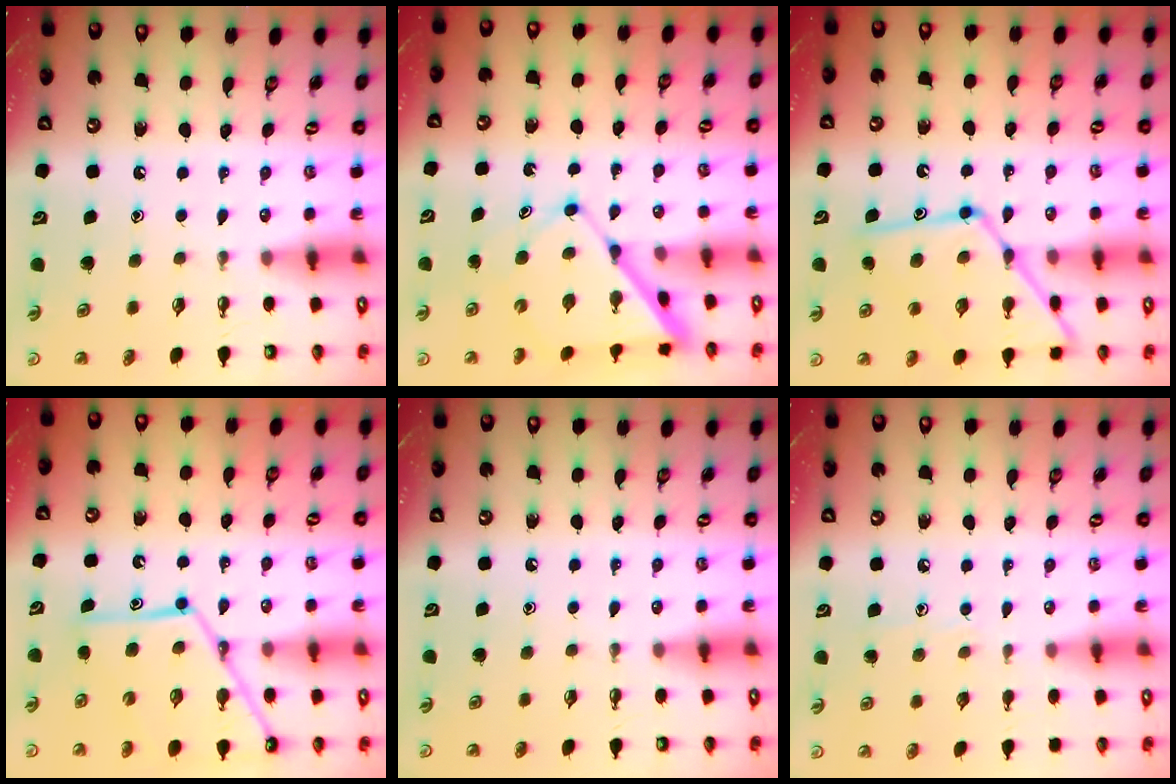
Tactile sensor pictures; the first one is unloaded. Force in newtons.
{"total": 10.2, "press": 10.2, "slide": 0.9}
{"total": 15.8, "press": 15.7, "slide": 1.2}
{"total": 15.3, "press": 15.2, "slide": 1.4}
{"total": 0.0}
{"total": 4.3, "press": 4.3, "slide": 0.4}